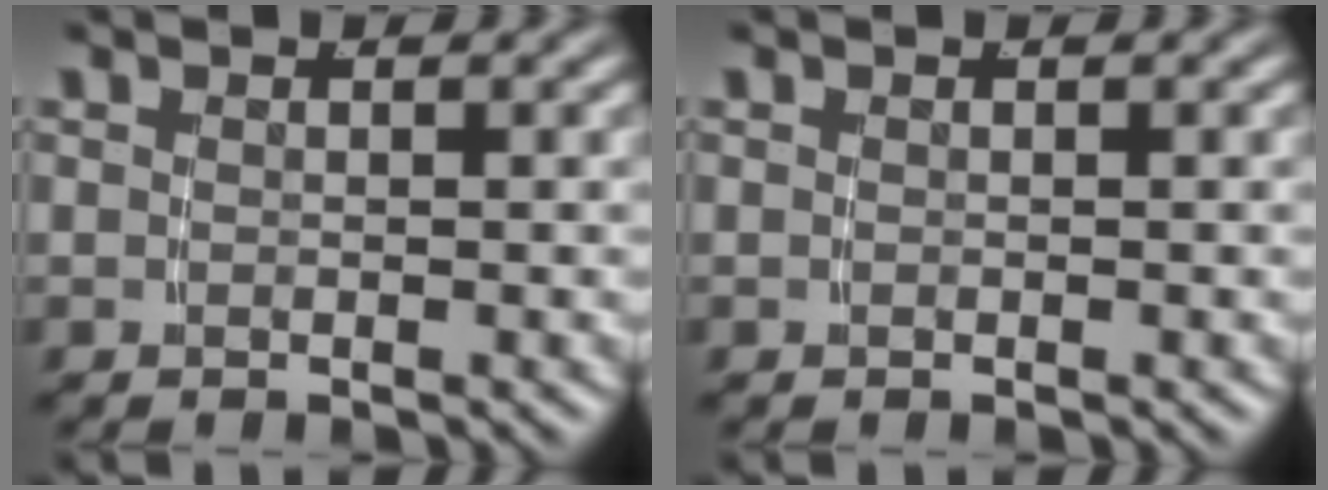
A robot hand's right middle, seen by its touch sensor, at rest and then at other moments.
{"total": 0.0}